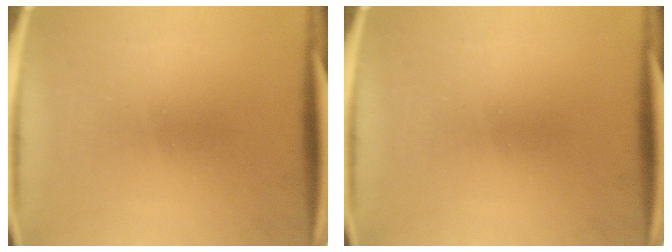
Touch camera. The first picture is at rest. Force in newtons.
{"total": 0.0}